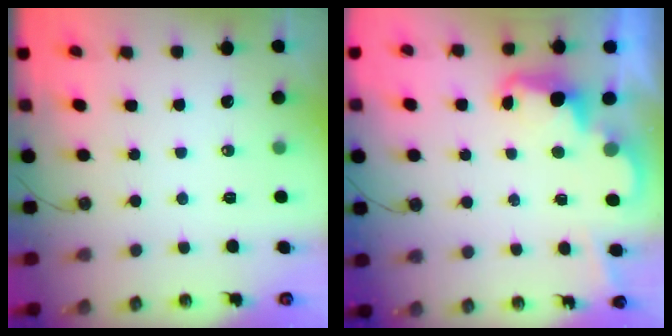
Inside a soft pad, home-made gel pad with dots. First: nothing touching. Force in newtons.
{"total": 2.5, "press": 2.4, "slide": 0.6}